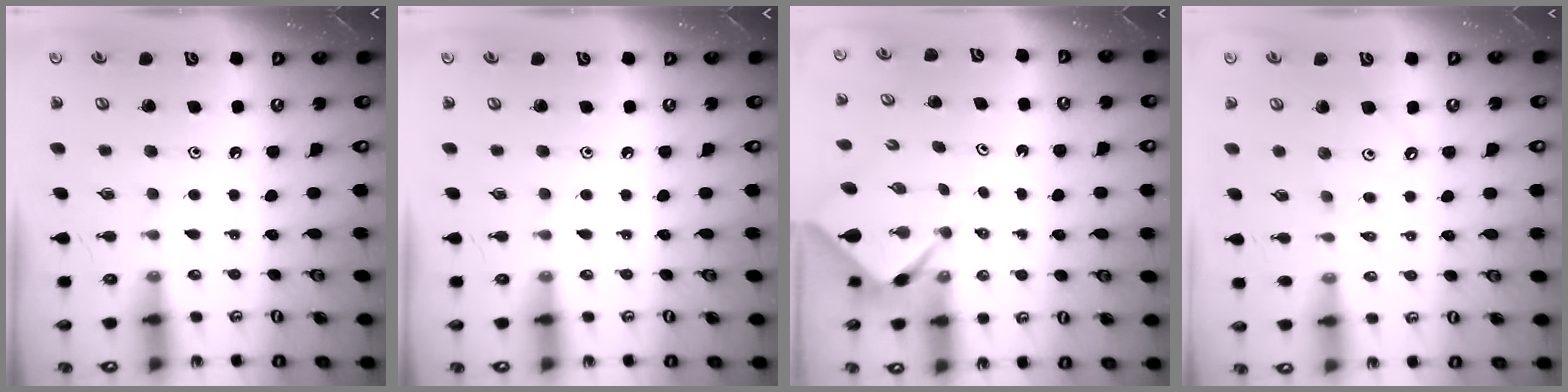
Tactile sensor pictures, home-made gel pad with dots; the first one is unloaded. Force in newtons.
{"total": 0.0}
{"total": 2.2, "press": 2.2, "slide": 0.3}
{"total": 2.8, "press": 2.8, "slide": 0.5}